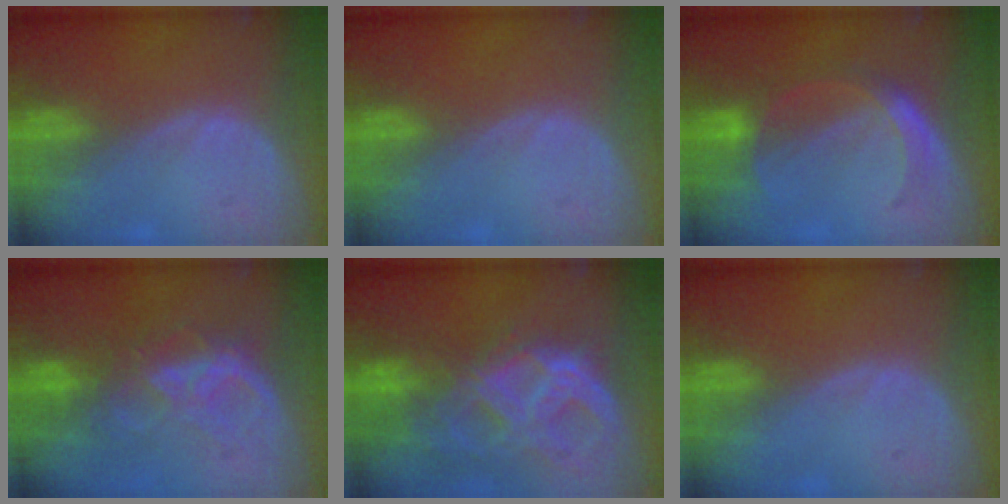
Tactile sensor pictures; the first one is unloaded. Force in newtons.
{"total": 0.0}
{"total": 4.9, "press": 4.9, "slide": 0.3}
{"total": 6.4, "press": 6.4, "slide": 0.7}
{"total": 11.3, "press": 9.6, "slide": 6.0}
{"total": 0.0}